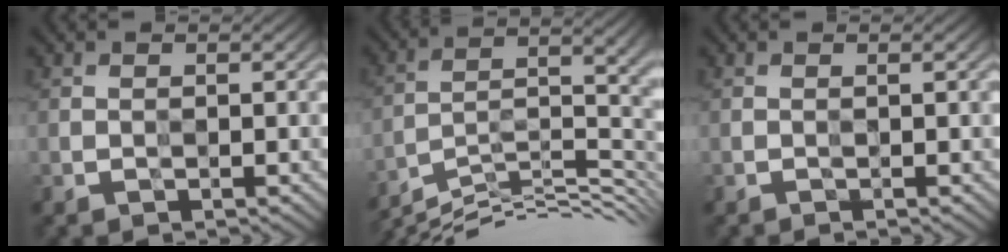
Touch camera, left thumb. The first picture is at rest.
{"total": 14.3, "force": [-10.1, 3.1, 9.8], "torque": [-0.174, 0.002, -0.169]}
{"total": 0.9, "force": [-0.2, -0.2, 0.9], "torque": [-0.018, 0.003, -0.006]}